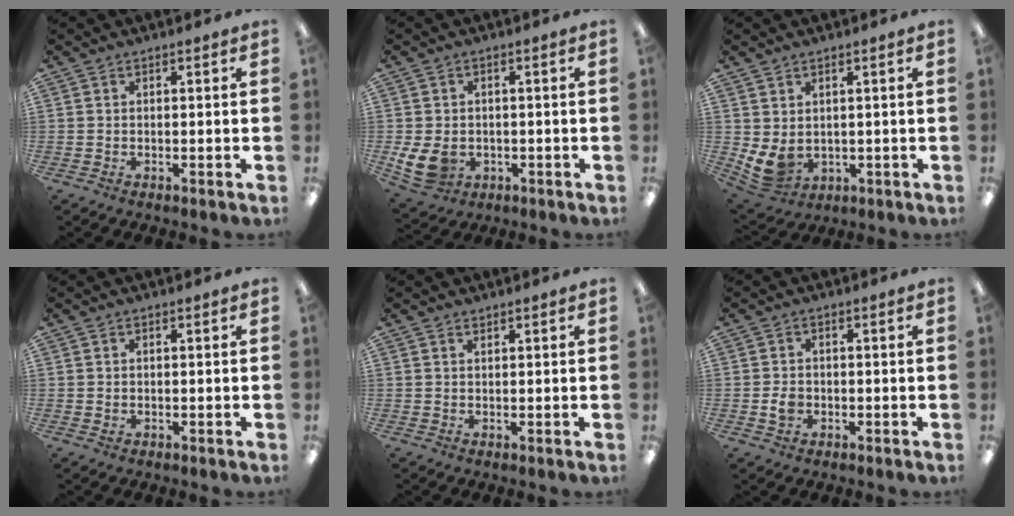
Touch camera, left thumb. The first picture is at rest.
{"total": 7.0, "force": [-1.5, 5.4, 4.1], "torque": [-0.100, 0.007, -0.023]}
{"total": 5.3, "force": [0.8, 4.1, 3.3], "torque": [-0.079, -0.011, 0.016]}
{"total": 0.5, "force": [0.2, 0.4, 0.2], "torque": [0.003, 0.001, 0.001]}
{"total": 0.8, "force": [0.7, 0.2, 0.2], "torque": [-0.003, -0.001, 0.014]}
{"total": 3.1, "force": [-0.6, 2.4, 1.8], "torque": [-0.031, 0.004, -0.011]}